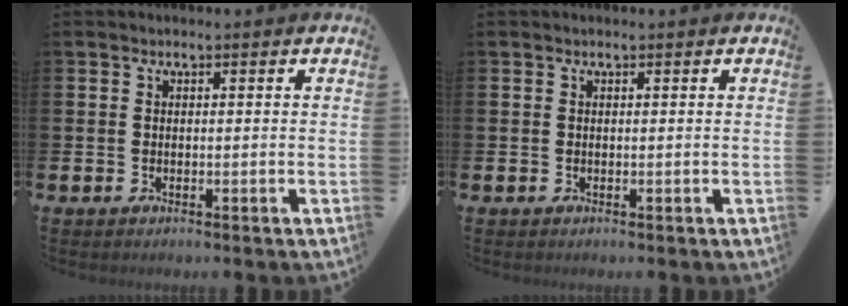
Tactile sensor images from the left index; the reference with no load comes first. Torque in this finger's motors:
{"motor_torque": [-1.12, -0.35, -0.70, -0.07]}